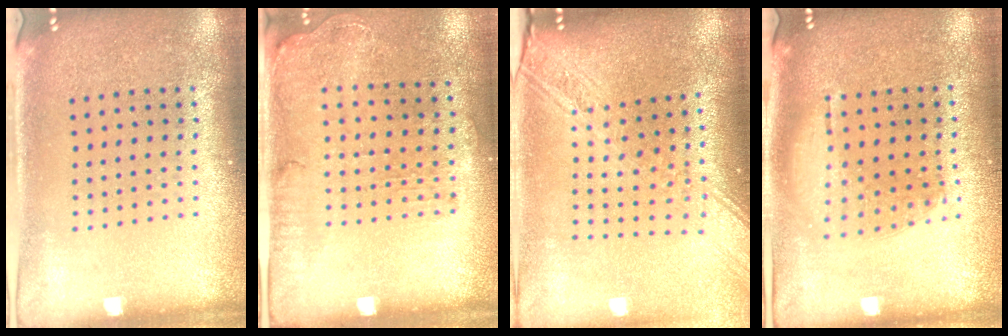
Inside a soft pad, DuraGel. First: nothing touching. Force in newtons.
{"total": 1.4, "press": 1.2, "slide": 0.7}
{"total": 2.6, "press": 2.1, "slide": 1.6}
{"total": 1.3, "press": 1.1, "slide": 0.5}